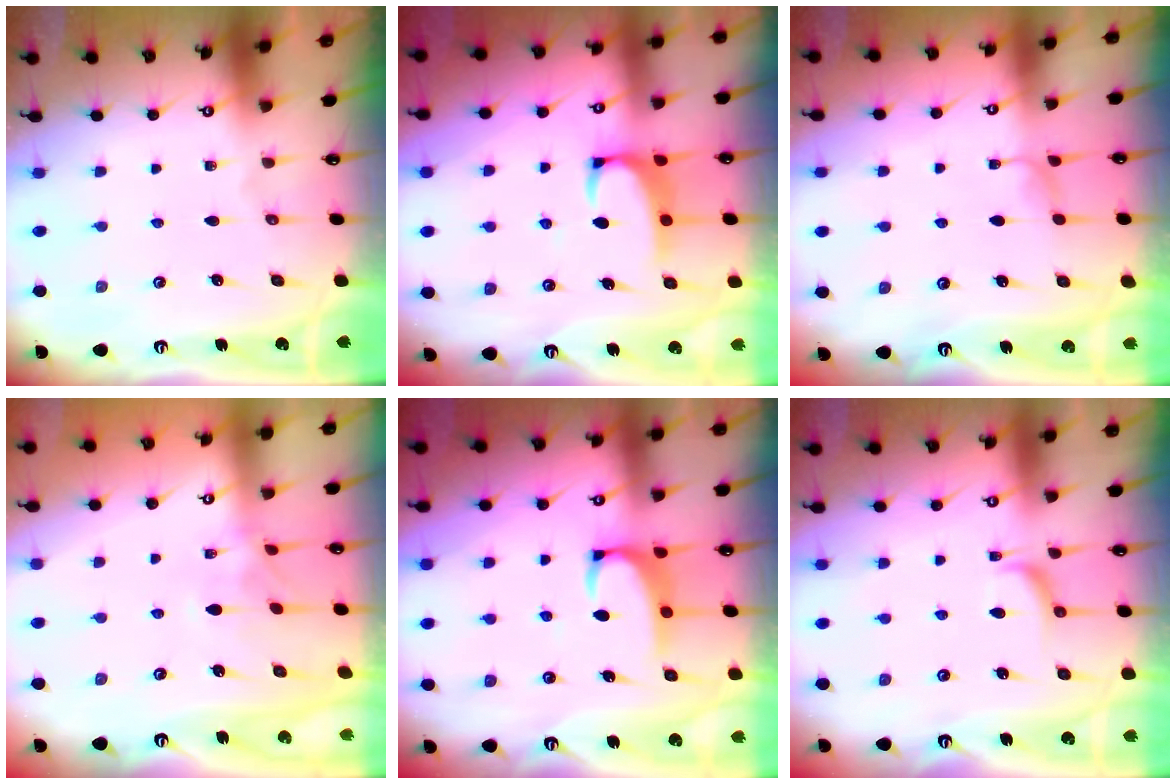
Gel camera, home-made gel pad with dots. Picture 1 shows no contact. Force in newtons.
{"total": 3.2, "press": 3.1, "slide": 0.9}
{"total": 0.9, "press": 0.3, "slide": 0.8}
{"total": 2.3, "press": 2.2, "slide": 0.8}
{"total": 3.0, "press": 2.8, "slide": 1.0}
{"total": 2.2, "press": 2.1, "slide": 0.7}